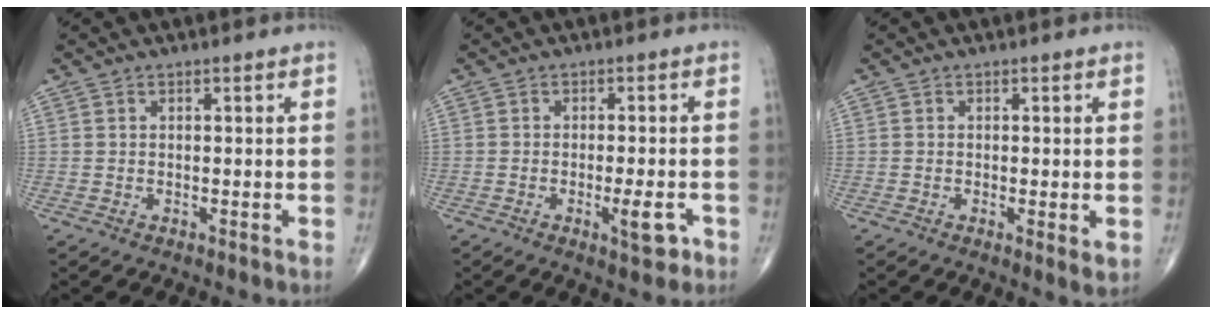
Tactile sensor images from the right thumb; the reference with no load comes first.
{"total": 4.6, "force": [-1.9, 1.4, 3.9], "torque": [-0.054, 0.001, -0.024]}
{"total": 2.3, "force": [-0.3, 0.6, 2.3], "torque": [-0.044, -0.011, -0.010]}